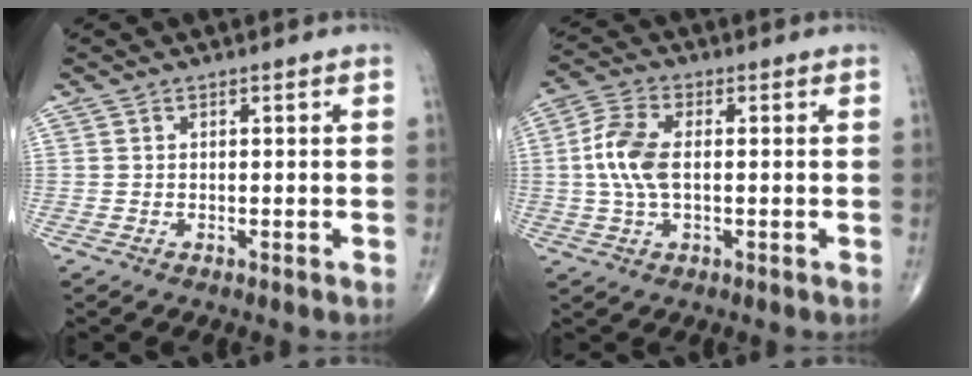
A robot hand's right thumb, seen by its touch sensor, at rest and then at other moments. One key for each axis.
{"total": 9.3, "fx": 0.2, "fy": 4.9, "fz": 7.9, "tx": -0.179, "ty": 0.015, "tz": 0.001}